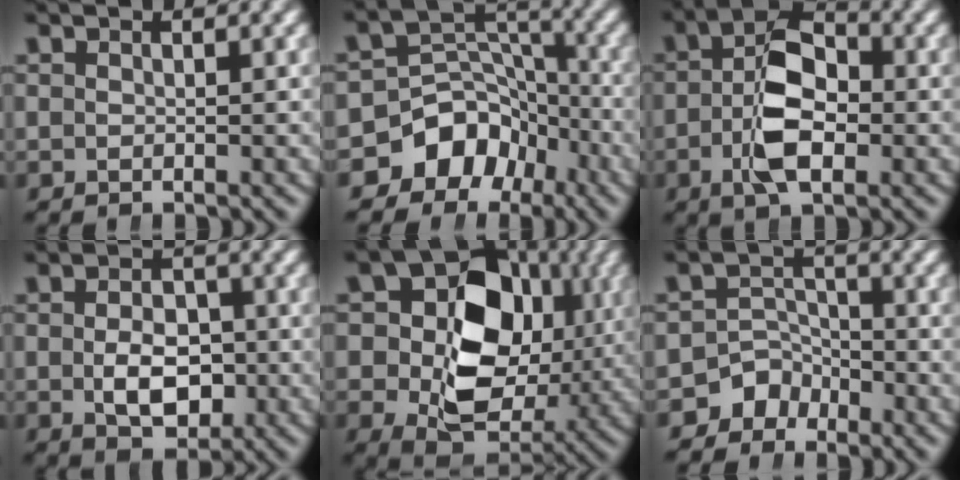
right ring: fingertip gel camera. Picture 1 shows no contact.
{"total": 11.5, "force": [-4.5, 9.7, 4.4], "torque": [-0.081, -0.030, -0.076]}
{"total": 6.2, "force": [-0.5, 3.1, 5.4], "torque": [-0.075, 0.003, -0.016]}
{"total": 5.4, "force": [-1.0, 3.4, 4.0], "torque": [-0.050, -0.017, -0.009]}
{"total": 17.2, "force": [0.7, 12.5, 11.8], "torque": [-0.194, -0.037, 0.020]}
{"total": 5.2, "force": [-3.1, 4.1, 1.0], "torque": [-0.016, -0.010, -0.058]}